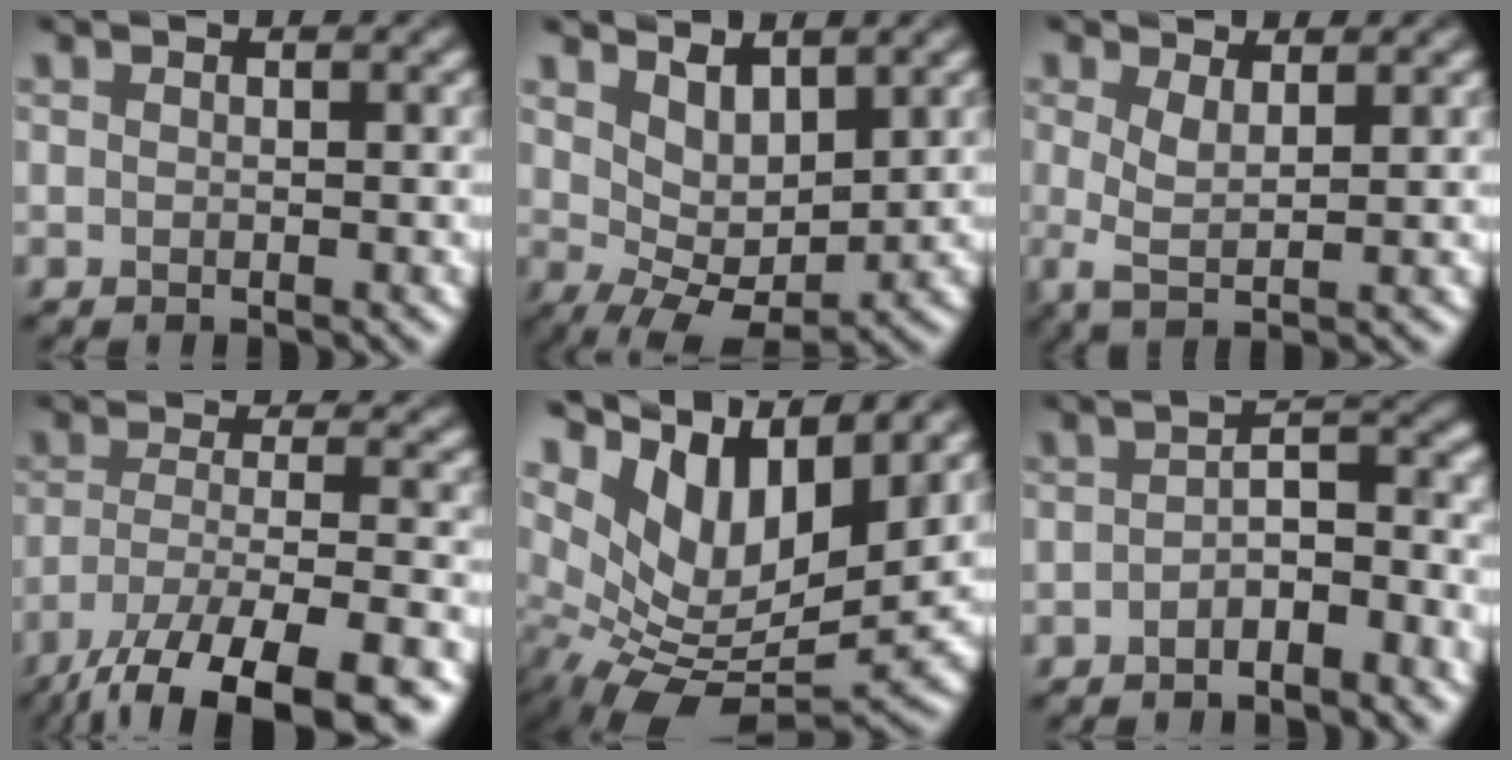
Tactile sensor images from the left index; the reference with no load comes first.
{"total": 4.4, "force": [1.8, 2.2, 3.3], "torque": [-0.065, -0.015, 0.038]}
{"total": 2.4, "force": [0.3, 0.6, 2.3], "torque": [-0.049, -0.006, 0.007]}
{"total": 12.6, "force": [-9.1, 3.0, 8.2], "torque": [-0.141, -0.024, -0.144]}
{"total": 11.4, "force": [2.5, 5.7, 9.6], "torque": [-0.185, -0.008, 0.044]}
{"total": 4.4, "force": [-2.6, 1.7, 3.1], "torque": [-0.048, 0.014, -0.051]}